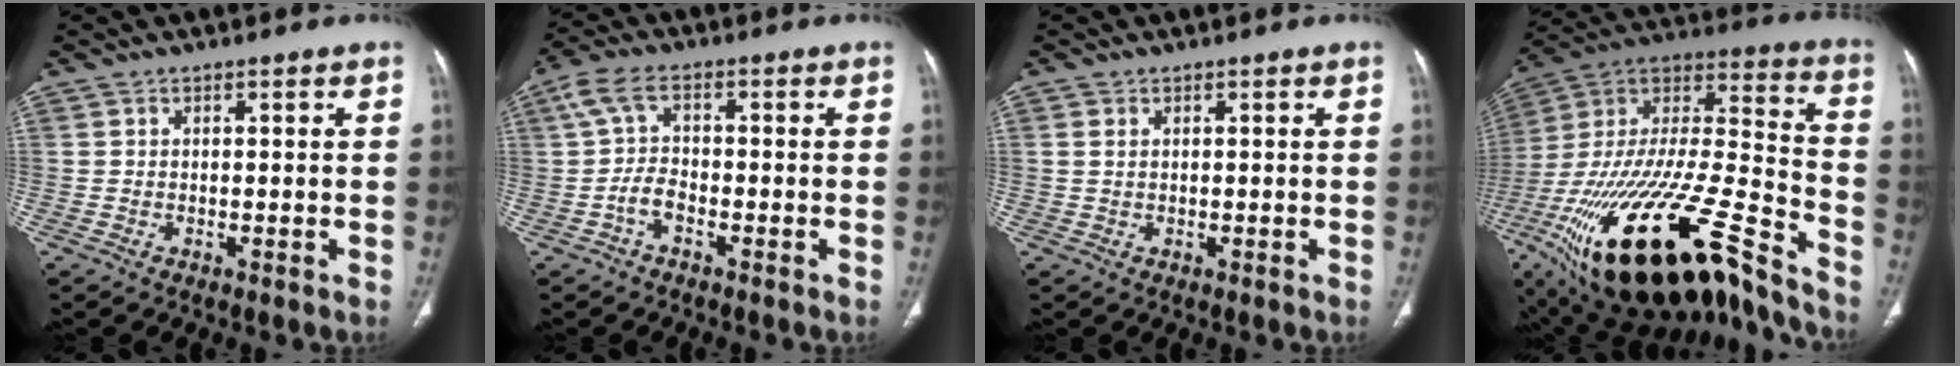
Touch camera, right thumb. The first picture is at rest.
{"total": 5.0, "force": [-1.8, 2.8, 3.7], "torque": [-0.078, 0.024, -0.038]}
{"total": 1.3, "force": [0.5, 0.8, 0.9], "torque": [-0.022, 0.001, 0.014]}
{"total": 37.3, "force": [-23.0, 12.0, 26.8], "torque": [-0.485, 0.042, -0.392]}